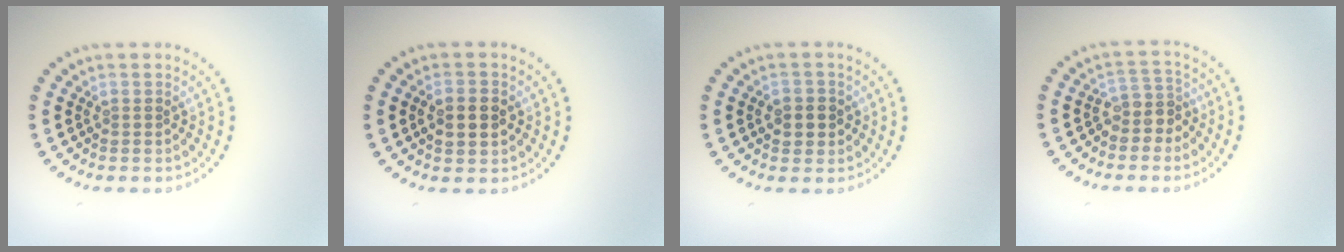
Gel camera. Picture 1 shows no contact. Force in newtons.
{"total": 2.8, "press": 2.8, "slide": 0.1}
{"total": 2.3, "press": 2.2, "slide": 0.6}
{"total": 2.5, "press": 2.1, "slide": 1.5}